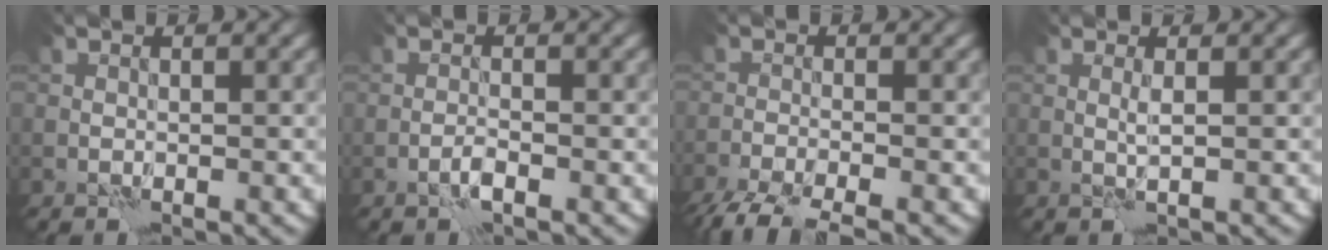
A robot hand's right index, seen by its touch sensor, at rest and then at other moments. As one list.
[{"total": 1.1, "force": [-0.7, 0.0, 0.9], "torque": [-0.018, 0.005, -0.018]}, {"total": 4.9, "force": [-4.1, 0.7, 2.6], "torque": [-0.045, -0.014, -0.082]}, {"total": 0.9, "force": [0.3, -0.1, 0.9], "torque": [-0.022, 0.002, 0.003]}]